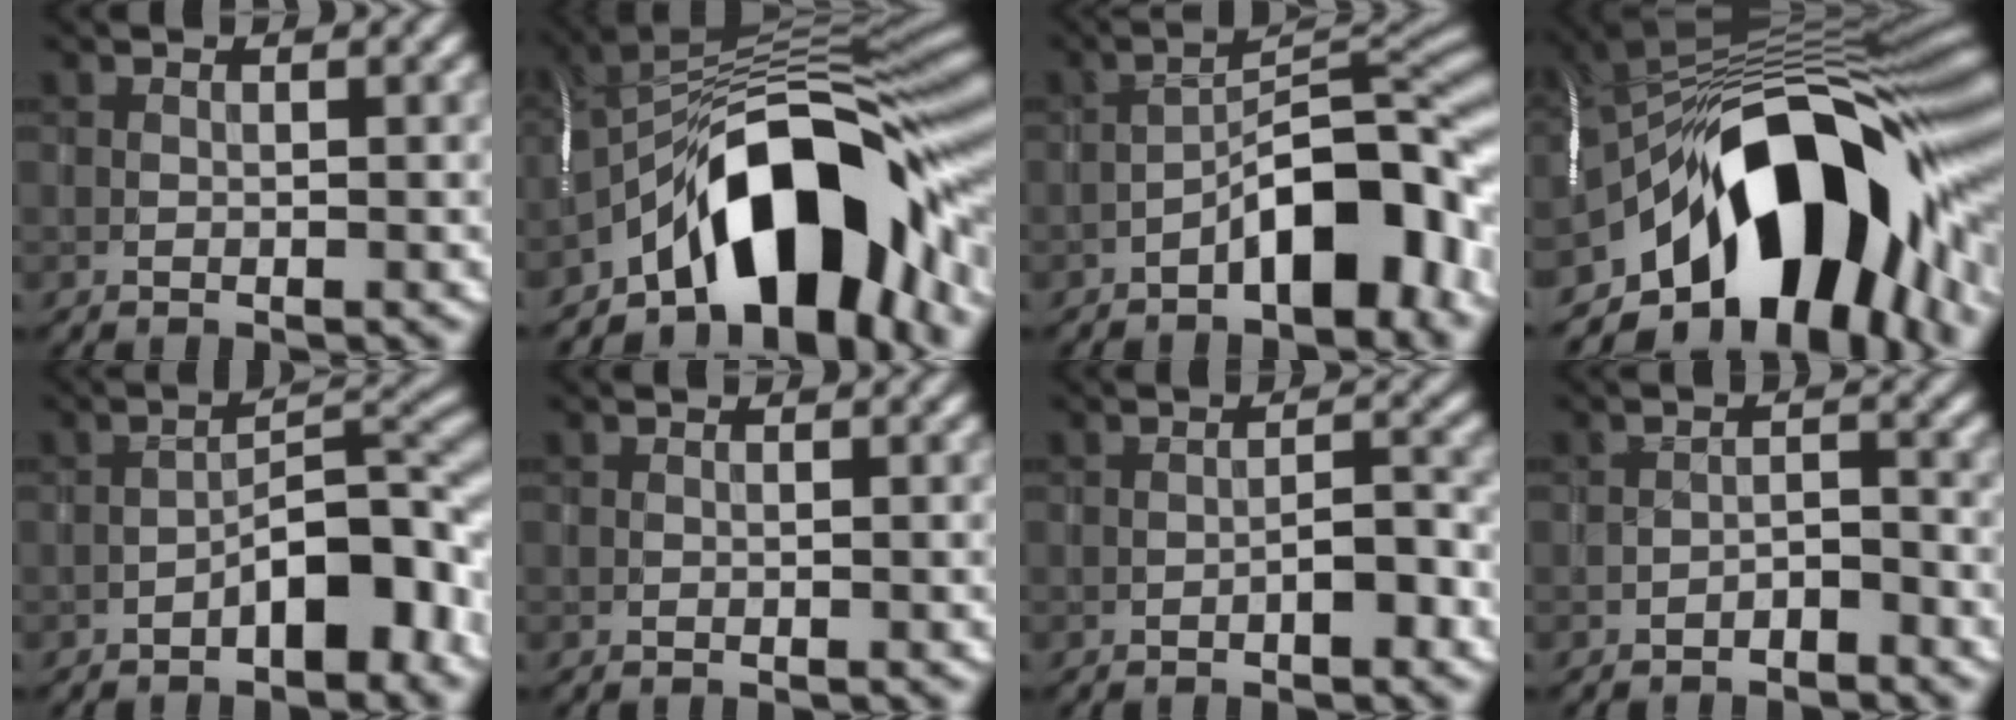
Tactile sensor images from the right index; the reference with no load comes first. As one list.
[{"total": 13.6, "force": [-6.3, 6.2, 10.4], "torque": [-0.134, 0.022, -0.115]}, {"total": 8.4, "force": [-4.3, 3.2, 6.5], "torque": [-0.080, 0.031, -0.076]}, {"total": 16.3, "force": [-5.7, 8.5, 12.7], "torque": [-0.173, 0.026, -0.108]}, {"total": 6.2, "force": [-3.1, 2.3, 4.8], "torque": [-0.060, 0.026, -0.052]}, {"total": 0.0}, {"total": 2.0, "force": [-1.0, 0.5, 1.6], "torque": [-0.023, 0.009, -0.018]}, {"total": 1.3, "force": [-1.2, 0.3, 0.4], "torque": [-0.003, 0.008, -0.023]}]